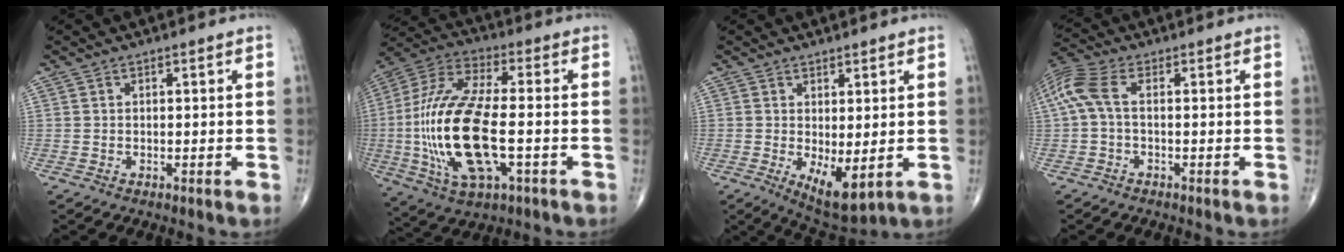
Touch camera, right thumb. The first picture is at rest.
{"total": 22.8, "force": [-3.5, 9.0, 20.6], "torque": [-0.454, 0.014, -0.055]}
{"total": 7.2, "force": [-1.0, 2.8, 6.6], "torque": [-0.100, -0.019, -0.001]}
{"total": 6.8, "force": [0.2, 3.1, 6.1], "torque": [-0.164, 0.025, 0.000]}